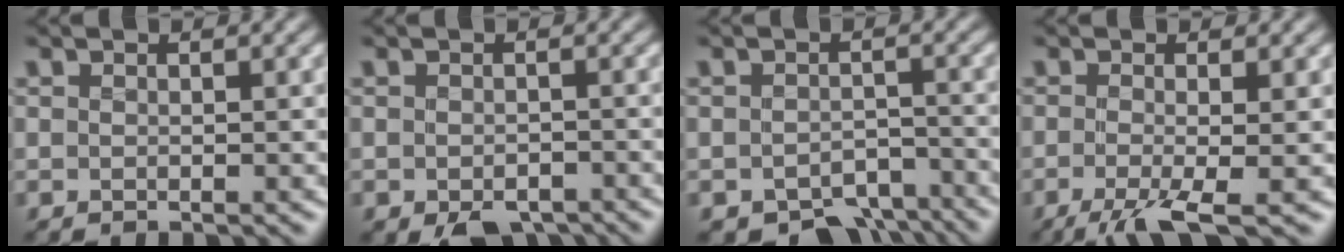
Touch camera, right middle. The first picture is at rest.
{"total": 4.0, "force": [-2.8, 2.1, 2.0], "torque": [-0.031, -0.015, -0.040]}
{"total": 5.0, "force": [-3.8, 2.6, 1.8], "torque": [-0.021, -0.023, -0.053]}
{"total": 4.5, "force": [-2.1, 1.0, 3.8], "torque": [-0.069, -0.010, -0.044]}